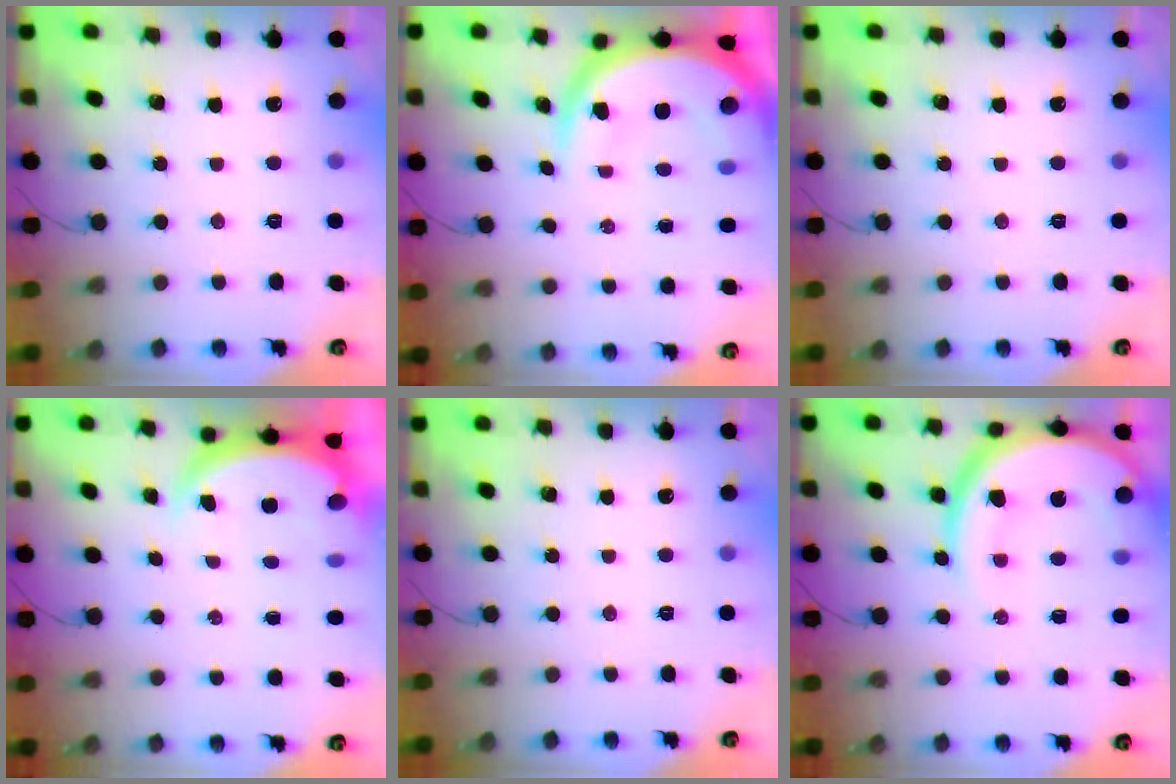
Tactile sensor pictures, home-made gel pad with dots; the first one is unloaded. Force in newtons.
{"total": 13.8, "press": 13.7, "slide": 1.3}
{"total": 0.0}
{"total": 5.6, "press": 5.6, "slide": 0.5}
{"total": 0.0}
{"total": 16.8, "press": 16.7, "slide": 1.6}